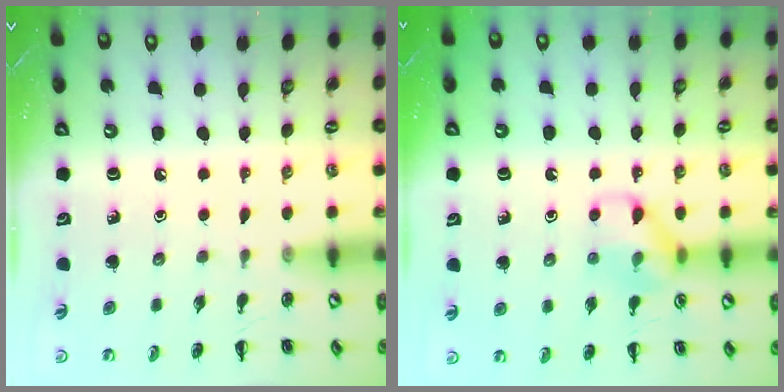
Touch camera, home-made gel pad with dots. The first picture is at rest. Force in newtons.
{"total": 10.0, "press": 10.0, "slide": 0.6}